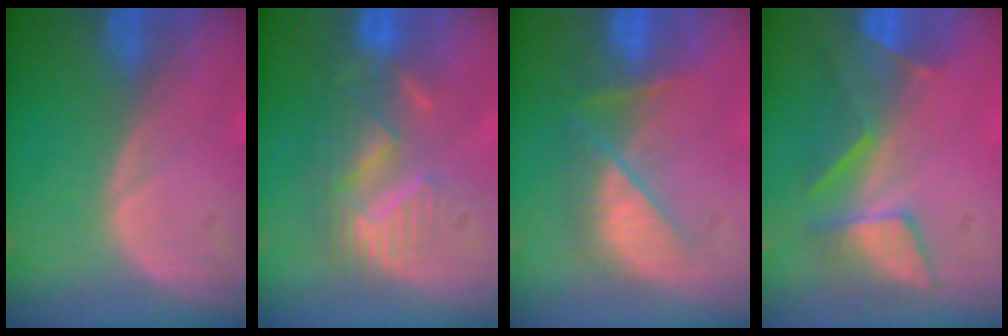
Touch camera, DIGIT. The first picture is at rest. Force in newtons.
{"total": 8.8, "press": 7.8, "slide": 4.1}
{"total": 7.6, "press": 7.3, "slide": 2.0}
{"total": 8.1, "press": 7.0, "slide": 3.9}